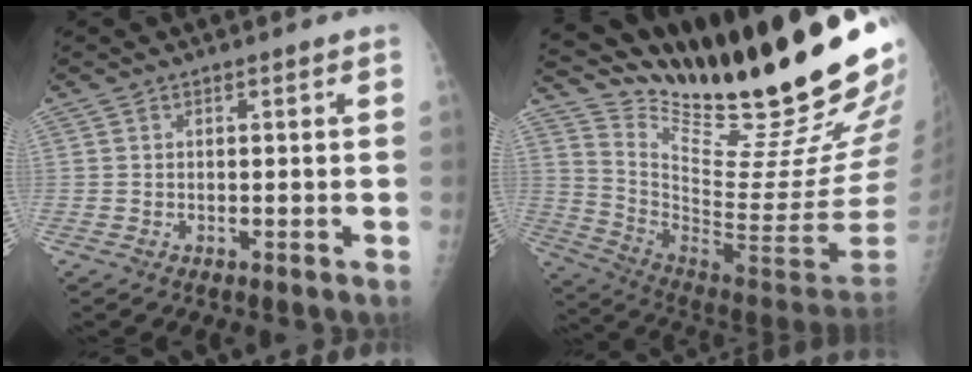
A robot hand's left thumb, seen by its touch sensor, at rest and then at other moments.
{"total": 30.7, "force": [21.5, 5.1, 21.3], "torque": [-0.311, -0.115, 0.341]}